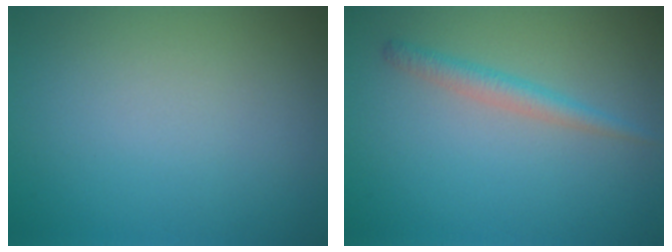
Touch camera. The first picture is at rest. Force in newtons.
{"total": 1.9, "press": 1.9, "slide": 0.1}